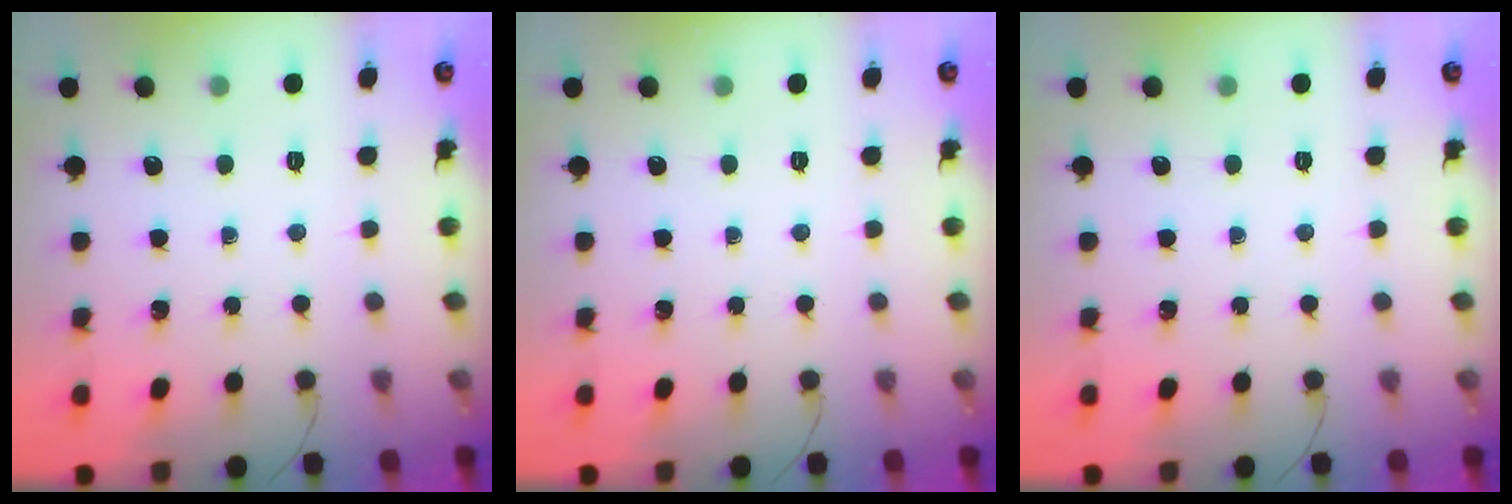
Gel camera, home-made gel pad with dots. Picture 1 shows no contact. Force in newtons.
{"total": 0.0}
{"total": 0.0}